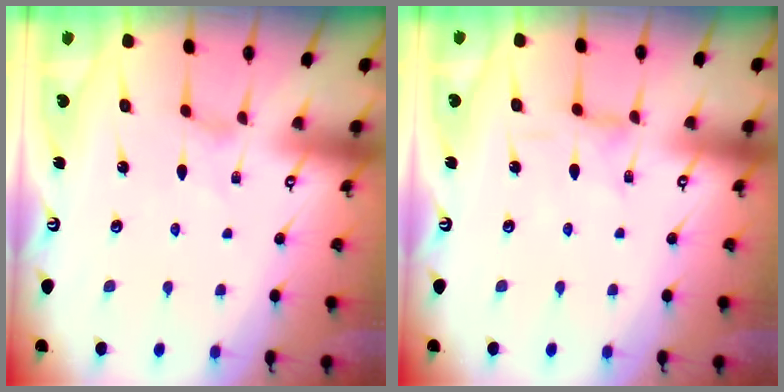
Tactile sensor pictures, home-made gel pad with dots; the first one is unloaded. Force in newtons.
{"total": 1.4, "press": 1.4, "slide": 0.3}